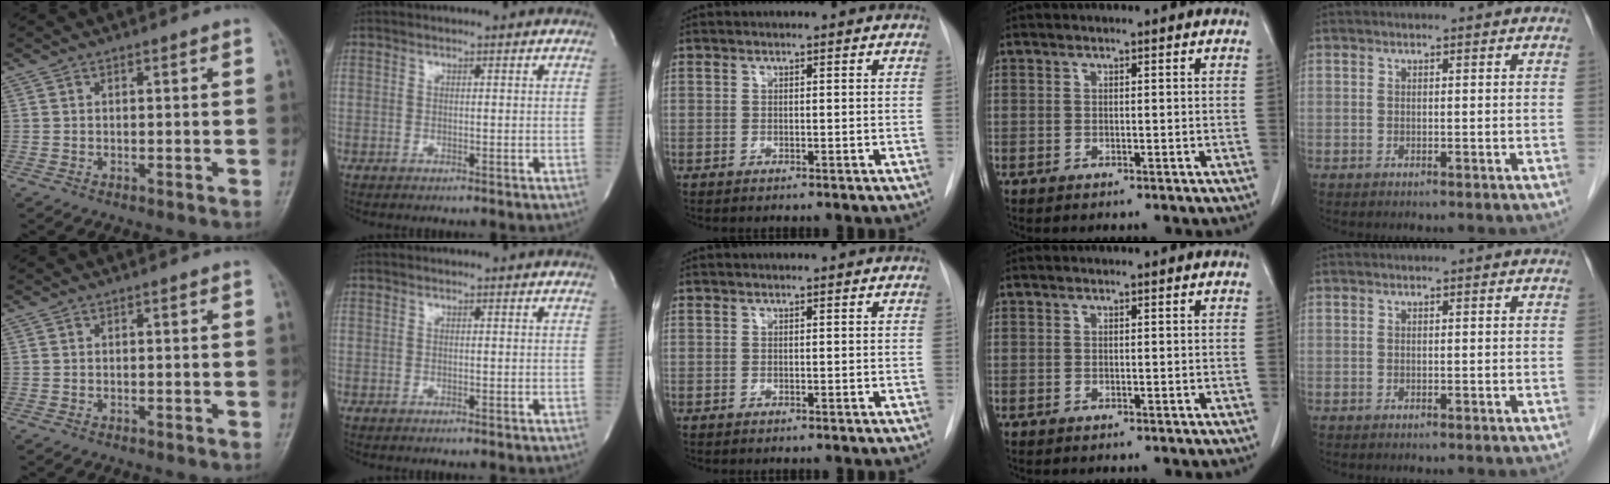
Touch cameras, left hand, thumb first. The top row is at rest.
{}